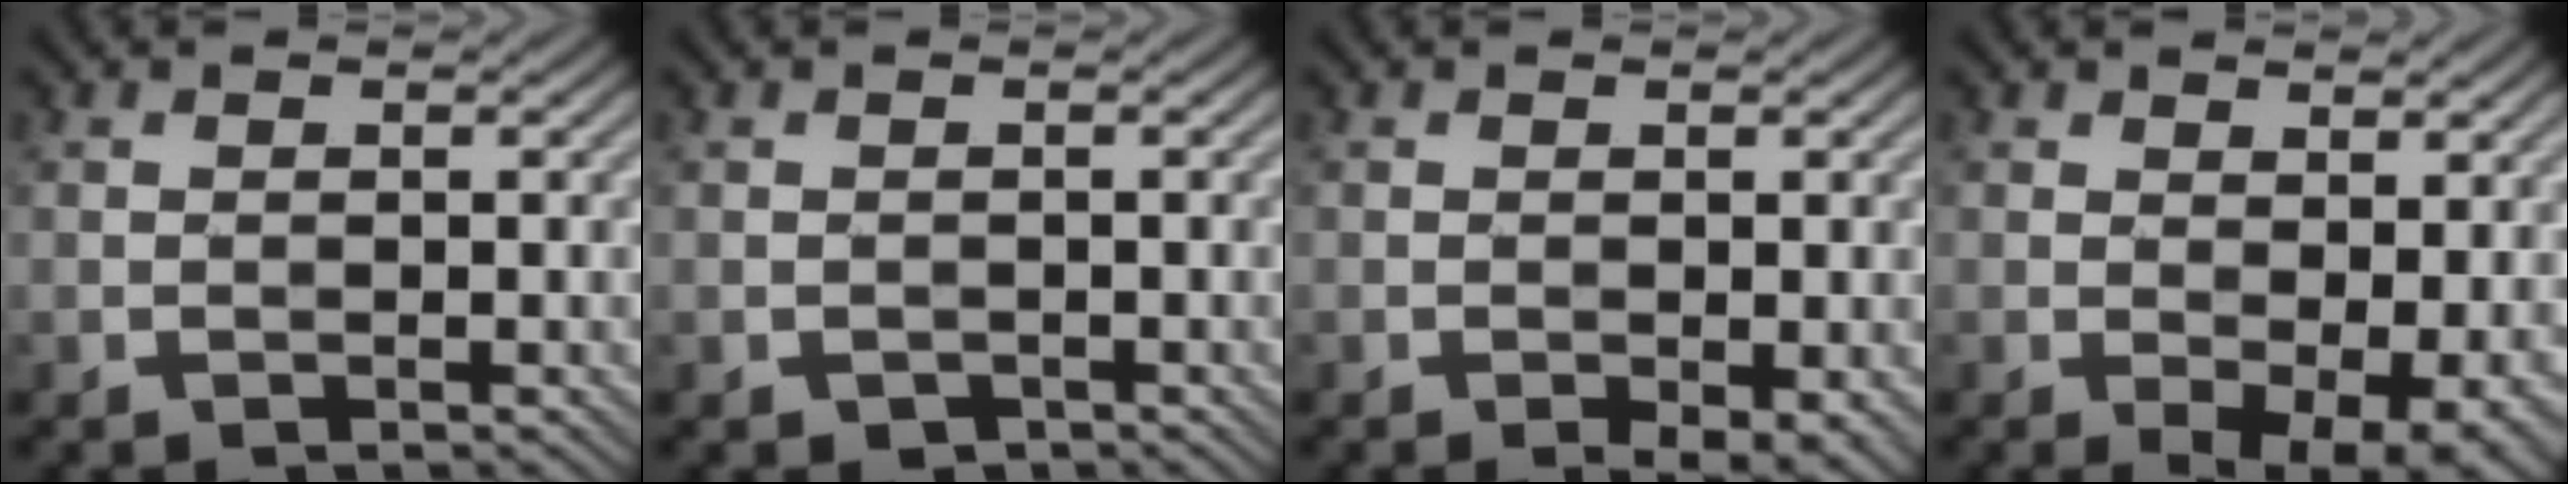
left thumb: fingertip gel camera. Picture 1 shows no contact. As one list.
[{"total": 0.6, "force": [-0.3, 0.5, 0.0], "torque": [0.002, -0.002, -0.004]}, {"total": 2.8, "force": [-1.3, 0.7, 2.3], "torque": [-0.035, -0.001, -0.013]}, {"total": 5.7, "force": [-0.1, 2.8, 5.0], "torque": [-0.078, -0.012, 0.011]}]